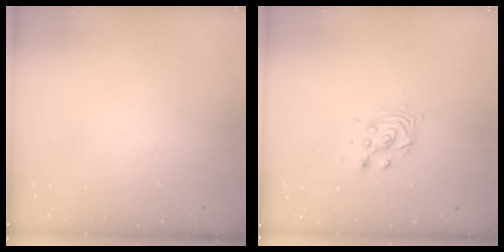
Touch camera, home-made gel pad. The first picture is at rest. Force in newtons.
{"total": 5.8, "press": 5.8, "slide": 0.5}